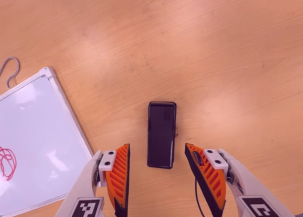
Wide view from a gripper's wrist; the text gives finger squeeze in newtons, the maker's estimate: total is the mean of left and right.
{"total": 0.0}